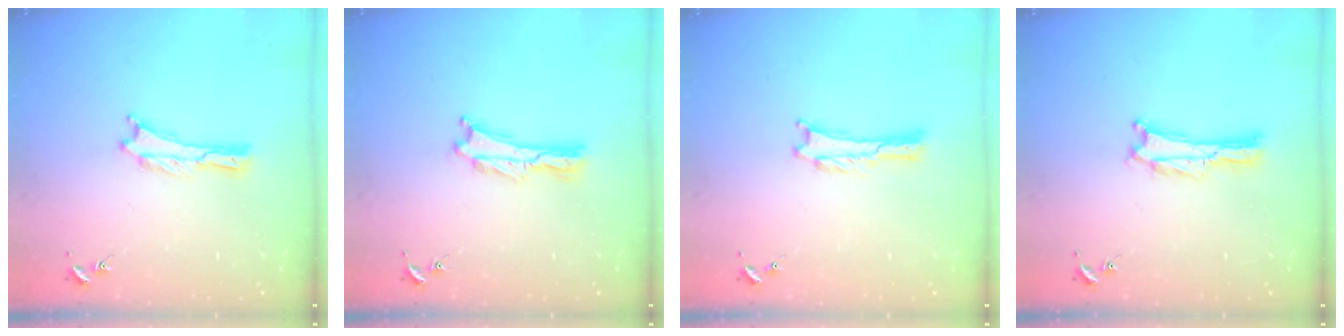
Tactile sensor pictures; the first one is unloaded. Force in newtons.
{"total": 0.7, "press": 0.7, "slide": 0.2}
{"total": 0.0}
{"total": 0.0}